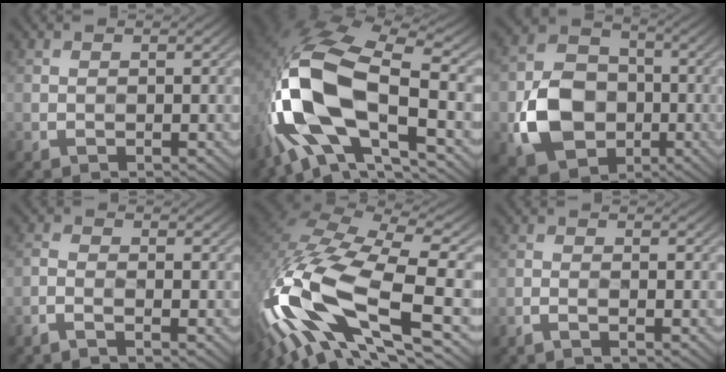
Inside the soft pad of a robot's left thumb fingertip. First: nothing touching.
{"total": 18.3, "force": [-4.7, 8.9, 15.3], "torque": [-0.344, -0.016, -0.086]}
{"total": 11.2, "force": [-3.1, 8.7, 6.3], "torque": [-0.139, -0.010, -0.064]}
{"total": 1.8, "force": [-1.3, 0.2, 1.1], "torque": [-0.028, 0.001, -0.036]}
{"total": 18.5, "force": [-5.7, 8.0, 15.7], "torque": [-0.370, -0.019, -0.104]}
{"total": 1.2, "force": [-0.9, 0.1, 0.8], "torque": [-0.014, 0.003, -0.024]}